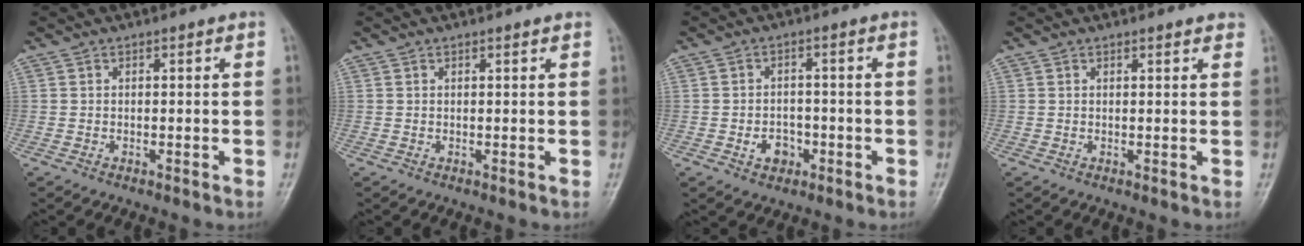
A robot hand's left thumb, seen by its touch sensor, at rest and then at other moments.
{"total": 0.7, "force": [0.5, 0.0, 0.4], "torque": [-0.008, 0.000, 0.008]}
{"total": 4.2, "force": [-1.7, 3.3, 2.1], "torque": [-0.015, 0.015, -0.024]}
{"total": 1.7, "force": [1.4, 0.4, 0.9], "torque": [-0.005, -0.001, 0.015]}